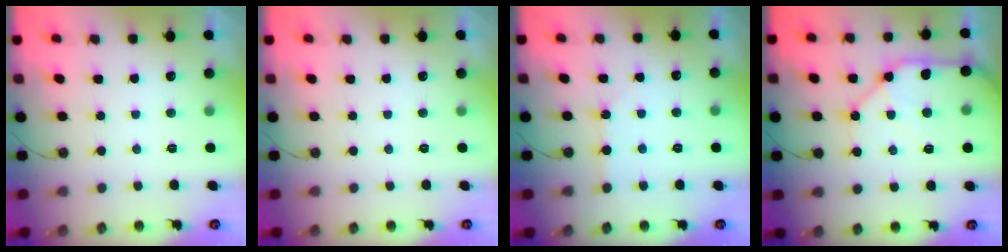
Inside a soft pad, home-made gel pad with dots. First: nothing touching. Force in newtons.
{"total": 0.0}
{"total": 1.8, "press": 1.8, "slide": 0.4}
{"total": 13.8, "press": 13.7, "slide": 1.8}